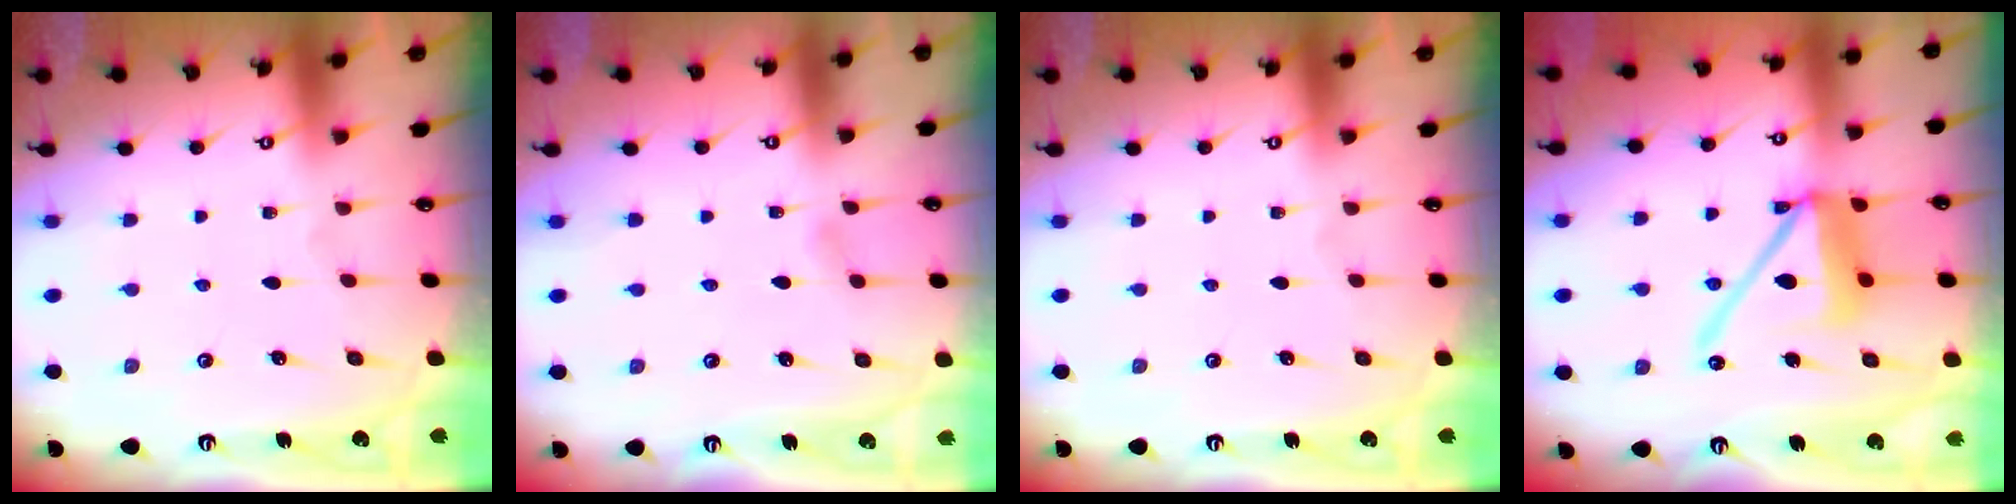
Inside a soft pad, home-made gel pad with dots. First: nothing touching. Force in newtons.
{"total": 2.3, "press": 2.3, "slide": 0.3}
{"total": 0.0}
{"total": 14.2, "press": 14.0, "slide": 2.1}